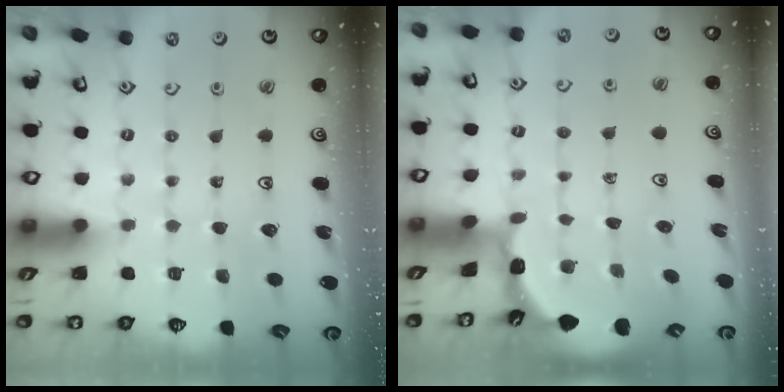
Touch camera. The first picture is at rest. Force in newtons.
{"total": 1.5, "press": 1.5, "slide": 0.1}